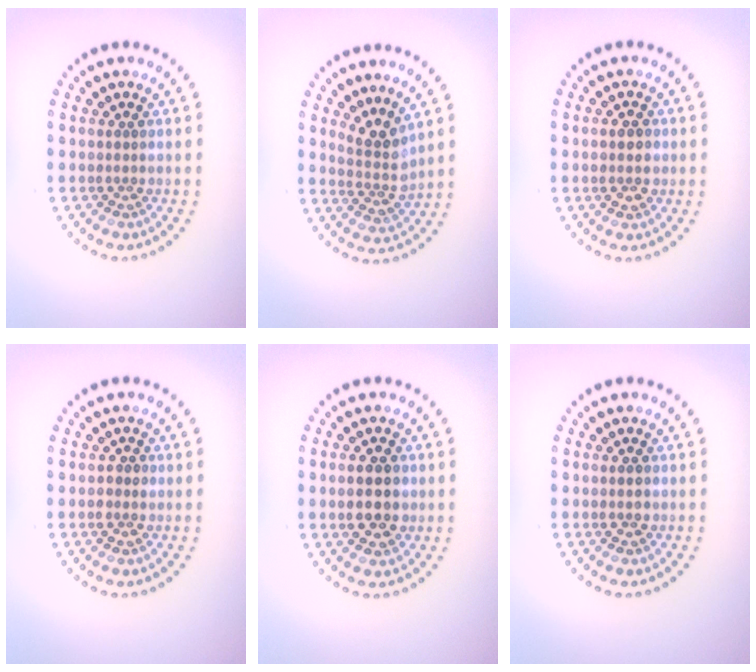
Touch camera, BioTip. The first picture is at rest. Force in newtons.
{"total": 3.1, "press": 2.2, "slide": 2.2}
{"total": 1.9, "press": 1.9, "slide": 0.0}
{"total": 1.5, "press": 1.5, "slide": 0.1}
{"total": 4.5, "press": 4.5, "slide": 0.1}
{"total": 1.3, "press": 1.3, "slide": 0.2}